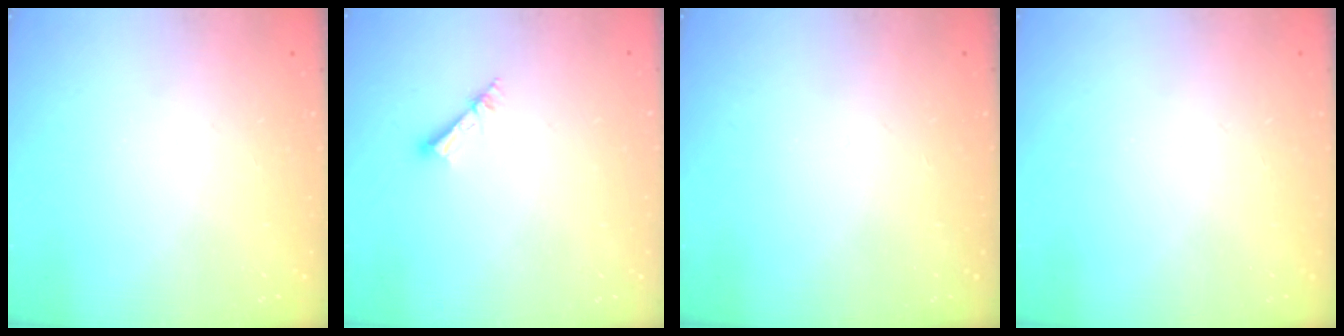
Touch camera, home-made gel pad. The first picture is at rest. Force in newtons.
{"total": 2.6, "press": 2.5, "slide": 0.2}
{"total": 0.0}
{"total": 0.0}